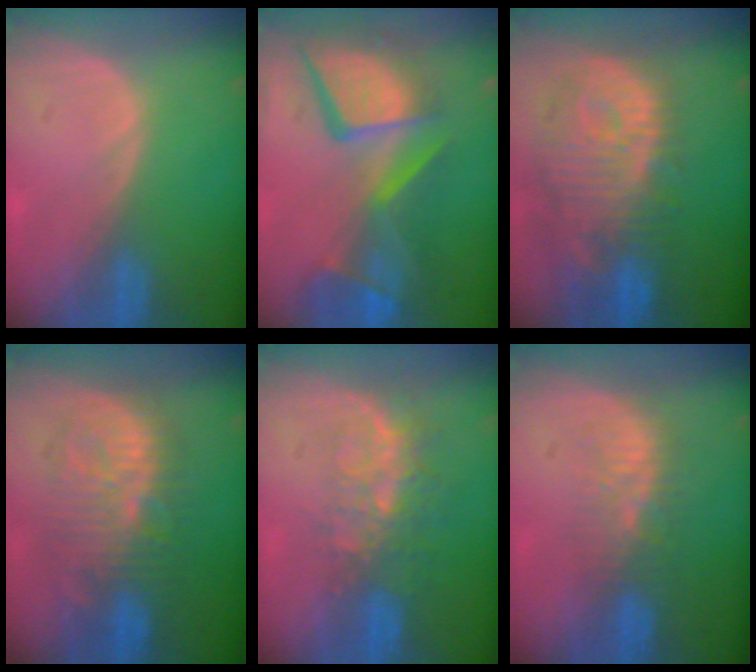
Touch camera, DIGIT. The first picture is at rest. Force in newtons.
{"total": 13.8, "press": 11.2, "slide": 8.0}
{"total": 13.0, "press": 11.3, "slide": 6.3}
{"total": 9.6, "press": 9.6, "slide": 0.2}
{"total": 8.2, "press": 6.8, "slide": 4.6}
{"total": 5.7, "press": 5.3, "slide": 2.0}